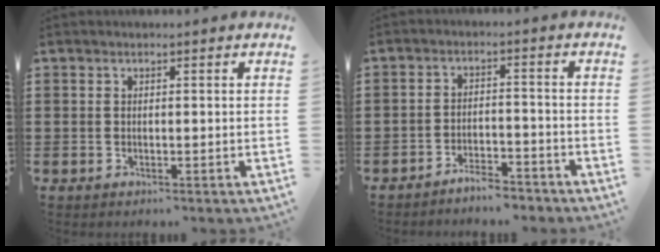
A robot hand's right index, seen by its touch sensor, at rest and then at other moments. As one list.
[{"total": 3.8, "force": [-3.7, 0.5, 0.6], "torque": [-0.014, 0.006, -0.076]}]